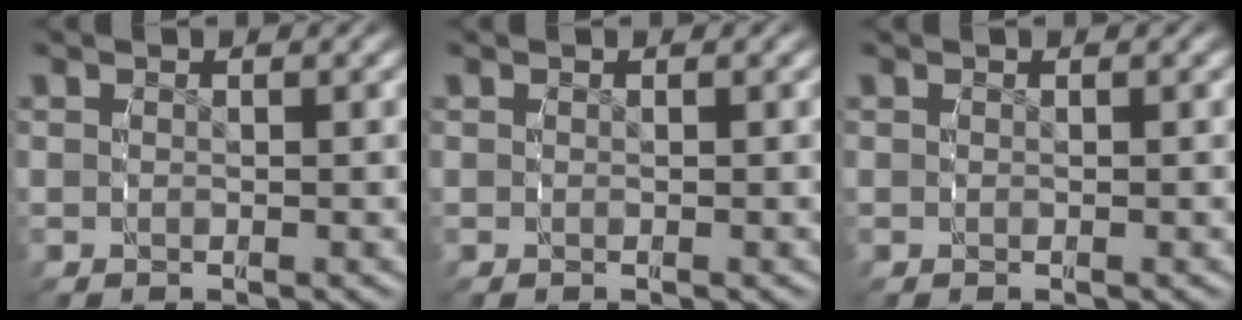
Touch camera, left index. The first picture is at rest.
{"total": 0.0}
{"total": 0.0}